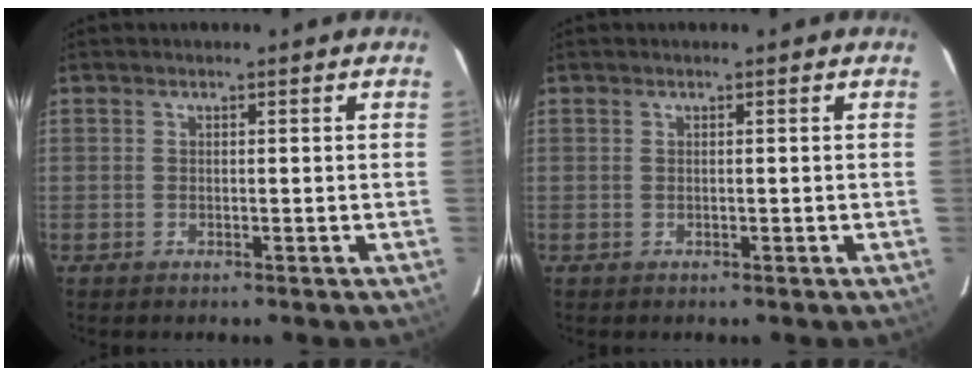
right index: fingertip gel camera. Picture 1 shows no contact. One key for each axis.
{"total": 0.0}